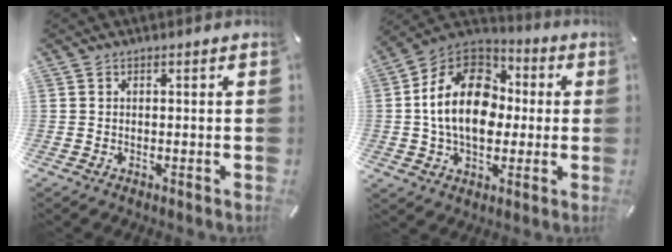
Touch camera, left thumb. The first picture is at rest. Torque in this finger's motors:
{"motor_torque": [0.71, 1.47, 2.23, -0.56, 0.68]}